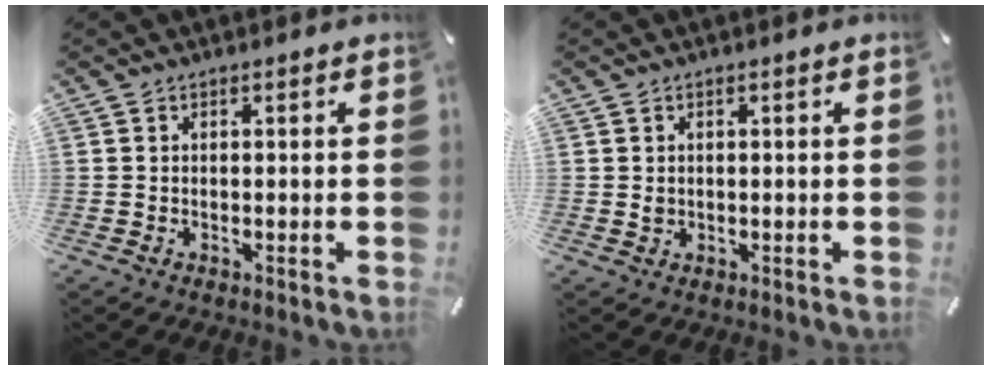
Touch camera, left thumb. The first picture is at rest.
{"total": 1.1, "force": [0.1, 1.0, 0.5], "torque": [-0.002, 0.001, -0.001]}